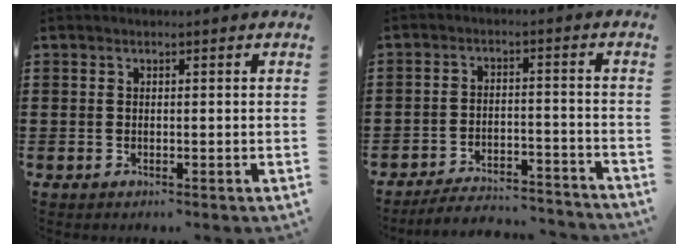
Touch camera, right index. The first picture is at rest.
{"total": 4.8, "force": [-4.7, 0.2, 0.8], "torque": [-0.024, -0.004, -0.097]}